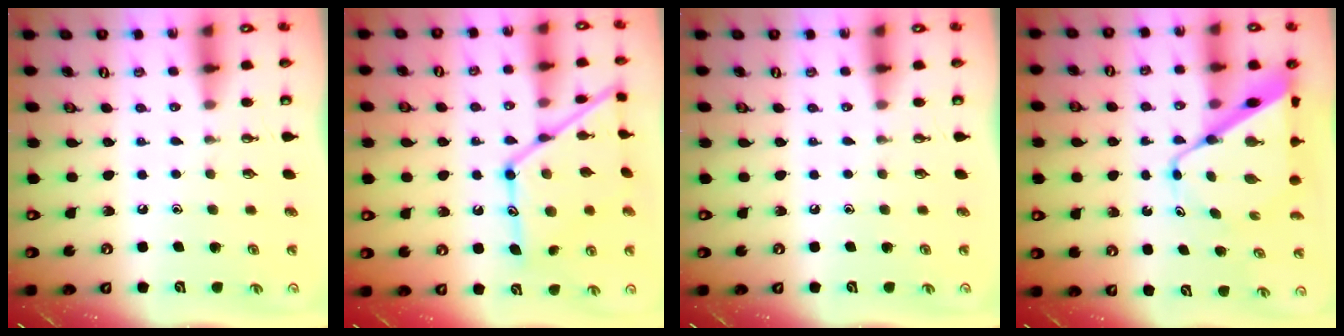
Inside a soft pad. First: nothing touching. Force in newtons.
{"total": 18.2, "press": 18.1, "slide": 1.1}
{"total": 0.0}
{"total": 11.4, "press": 11.4, "slide": 1.0}